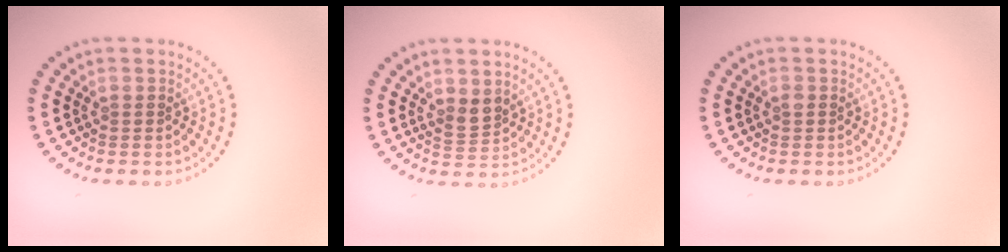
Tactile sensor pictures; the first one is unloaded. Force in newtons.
{"total": 1.7, "press": 1.4, "slide": 0.9}
{"total": 0.5, "press": 0.5, "slide": 0.1}